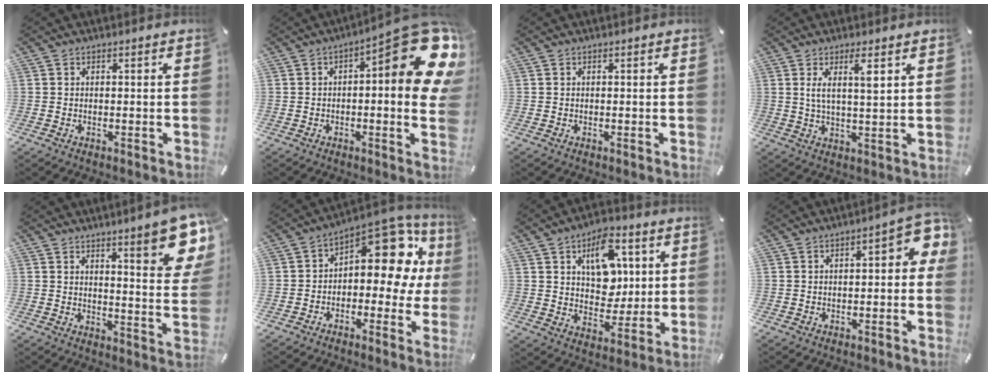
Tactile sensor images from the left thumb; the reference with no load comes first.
{"total": 20.9, "force": [7.6, 5.8, 18.6], "torque": [-0.227, -0.076, 0.121]}
{"total": 0.0}
{"total": 6.2, "force": [2.6, 1.0, 5.5], "torque": [-0.108, -0.004, 0.041]}
{"total": 12.8, "force": [8.2, 2.9, 9.4], "torque": [-0.122, -0.058, 0.131]}
{"total": 15.8, "force": [5.5, 8.9, 11.9], "torque": [-0.148, -0.047, 0.090]}
{"total": 12.8, "force": [4.7, 9.4, 7.3], "torque": [-0.092, -0.015, 0.083]}
{"total": 7.3, "force": [1.1, 3.1, 6.5], "torque": [-0.080, -0.011, 0.012]}